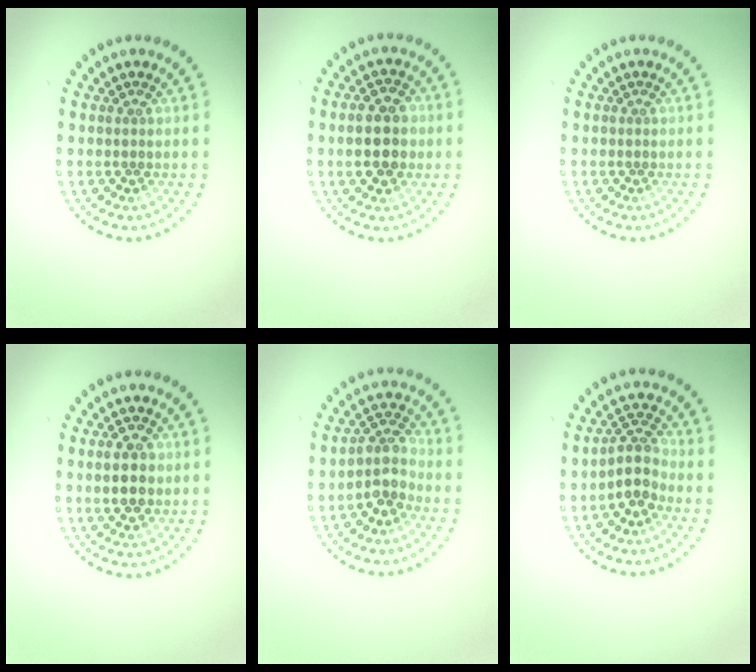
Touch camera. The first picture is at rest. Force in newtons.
{"total": 4.4, "press": 4.4, "slide": 0.2}
{"total": 0.0}
{"total": 4.0, "press": 4.0, "slide": 0.2}
{"total": 3.2, "press": 2.5, "slide": 2.0}
{"total": 2.7, "press": 2.3, "slide": 1.5}